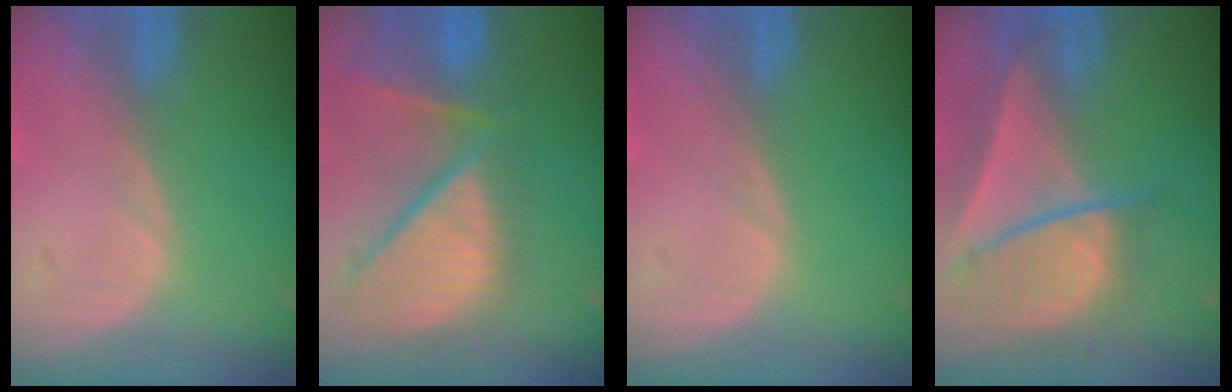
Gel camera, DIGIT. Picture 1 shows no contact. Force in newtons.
{"total": 13.0, "press": 10.9, "slide": 7.1}
{"total": 0.0}
{"total": 9.1, "press": 7.9, "slide": 4.5}